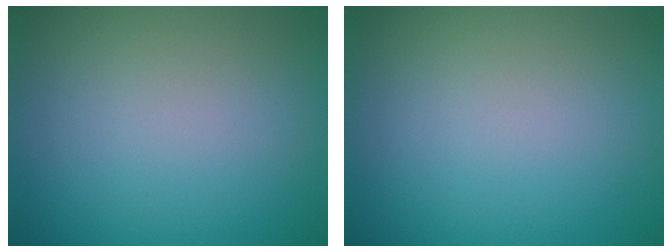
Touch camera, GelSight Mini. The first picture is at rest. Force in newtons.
{"total": 0.0}